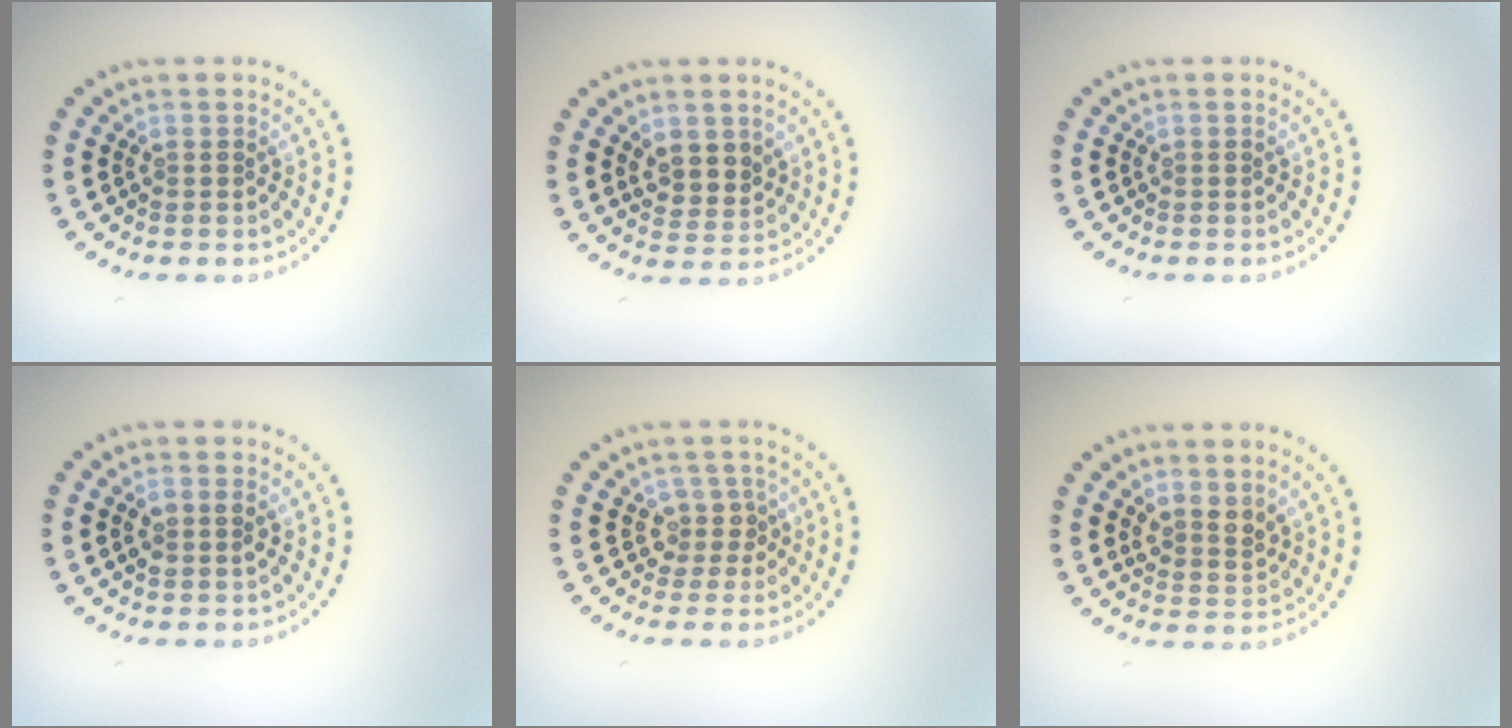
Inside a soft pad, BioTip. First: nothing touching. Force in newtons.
{"total": 2.4, "press": 2.3, "slide": 0.9}
{"total": 0.0}
{"total": 1.4, "press": 1.3, "slide": 0.3}
{"total": 1.9, "press": 1.4, "slide": 1.3}
{"total": 2.2, "press": 1.8, "slide": 1.3}